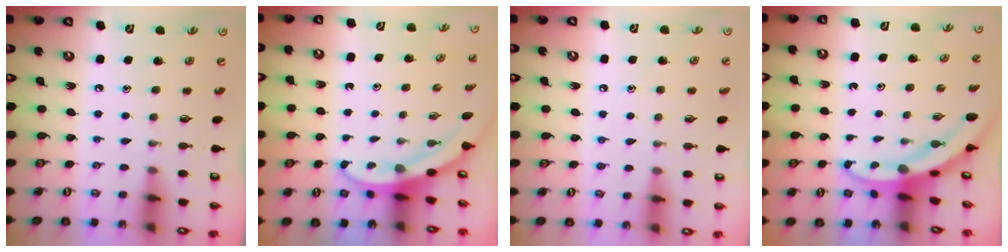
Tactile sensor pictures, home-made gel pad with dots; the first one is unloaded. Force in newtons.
{"total": 3.4, "press": 3.4, "slide": 0.2}
{"total": 3.4, "press": 3.4, "slide": 0.4}
{"total": 3.1, "press": 3.1, "slide": 0.3}